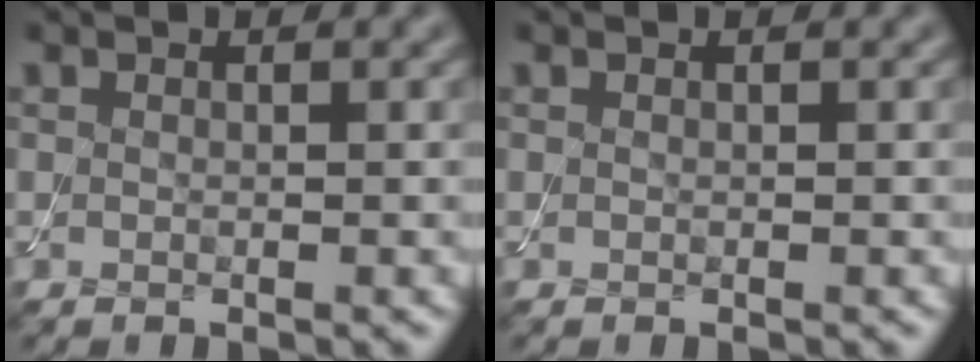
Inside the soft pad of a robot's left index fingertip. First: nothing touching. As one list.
[{"total": 0.0}]